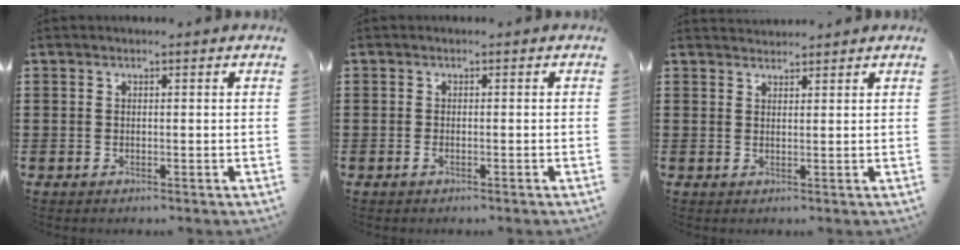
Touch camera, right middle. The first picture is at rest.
{"total": 0.8, "force": [-0.5, 0.2, 0.6], "torque": [-0.015, -0.003, -0.009]}
{"total": 1.6, "force": [1.5, 0.3, -0.1], "torque": [-0.002, 0.003, 0.030]}